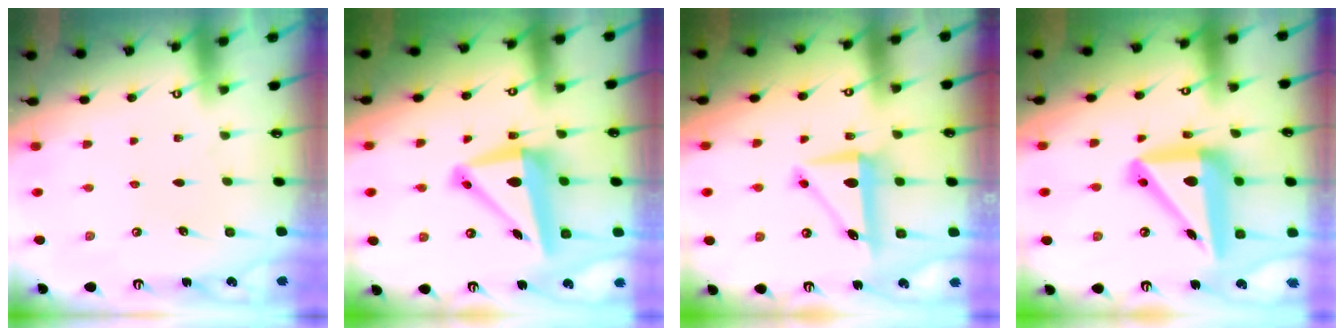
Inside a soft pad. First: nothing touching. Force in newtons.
{"total": 11.4, "press": 11.0, "slide": 3.0}
{"total": 8.3, "press": 8.1, "slide": 1.4}
{"total": 16.6, "press": 16.4, "slide": 2.5}